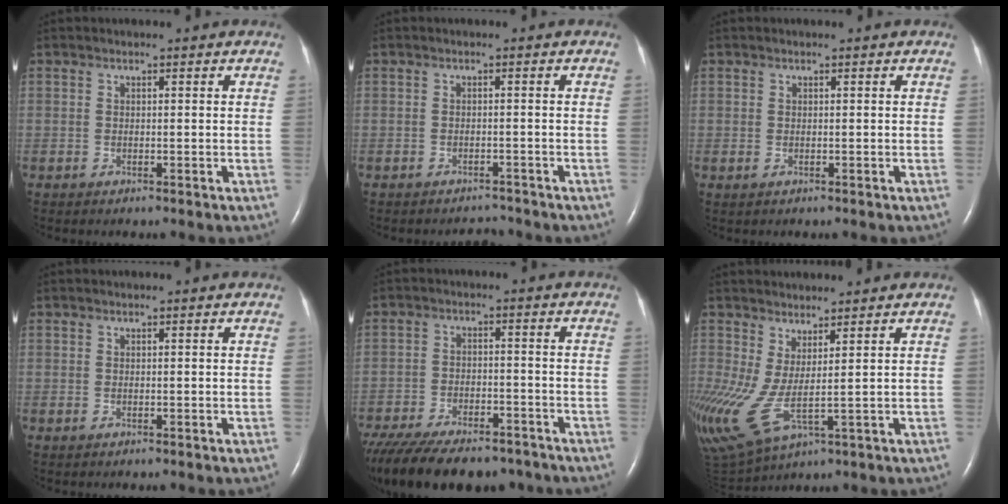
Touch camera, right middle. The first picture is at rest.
{"total": 1.9, "force": [-1.8, 0.4, -0.3], "torque": [0.001, -0.006, -0.024]}
{"total": 0.0}
{"total": 0.0}
{"total": 20.4, "force": [-16.2, 7.6, 9.8], "torque": [-0.224, -0.031, -0.233]}
{"total": 9.5, "force": [0.3, 2.3, 9.2], "torque": [-0.224, -0.011, 0.025]}